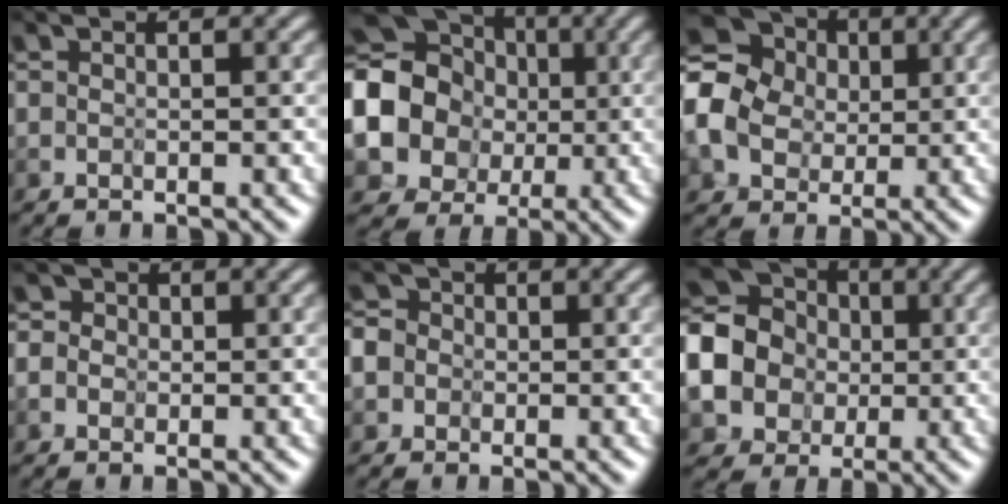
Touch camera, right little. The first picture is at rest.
{"total": 12.9, "force": [1.0, 11.7, 5.4], "torque": [-0.150, -0.001, -0.013]}
{"total": 9.3, "force": [1.2, 8.2, 4.2], "torque": [-0.154, 0.013, 0.005]}
{"total": 2.5, "force": [-0.5, 2.4, 0.0], "torque": [-0.015, 0.022, -0.035]}
{"total": 3.1, "force": [-1.0, 3.0, 0.2], "torque": [-0.022, 0.012, -0.046]}
{"total": 10.0, "force": [0.9, 8.8, 4.6], "torque": [-0.142, 0.005, -0.009]}